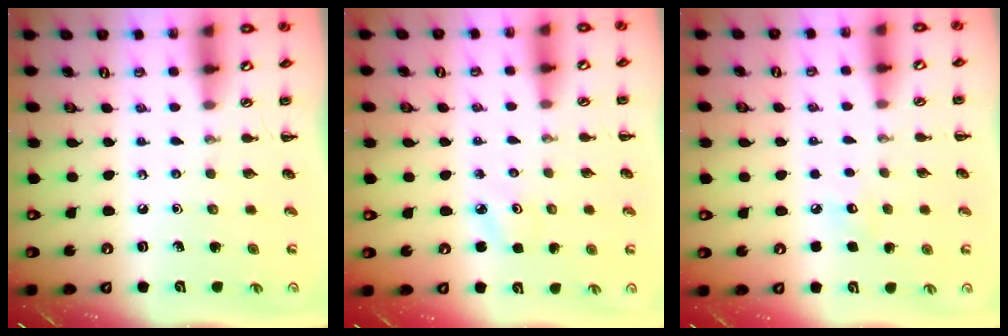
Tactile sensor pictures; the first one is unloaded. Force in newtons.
{"total": 2.3, "press": 2.2, "slide": 0.6}
{"total": 5.1, "press": 5.0, "slide": 1.3}